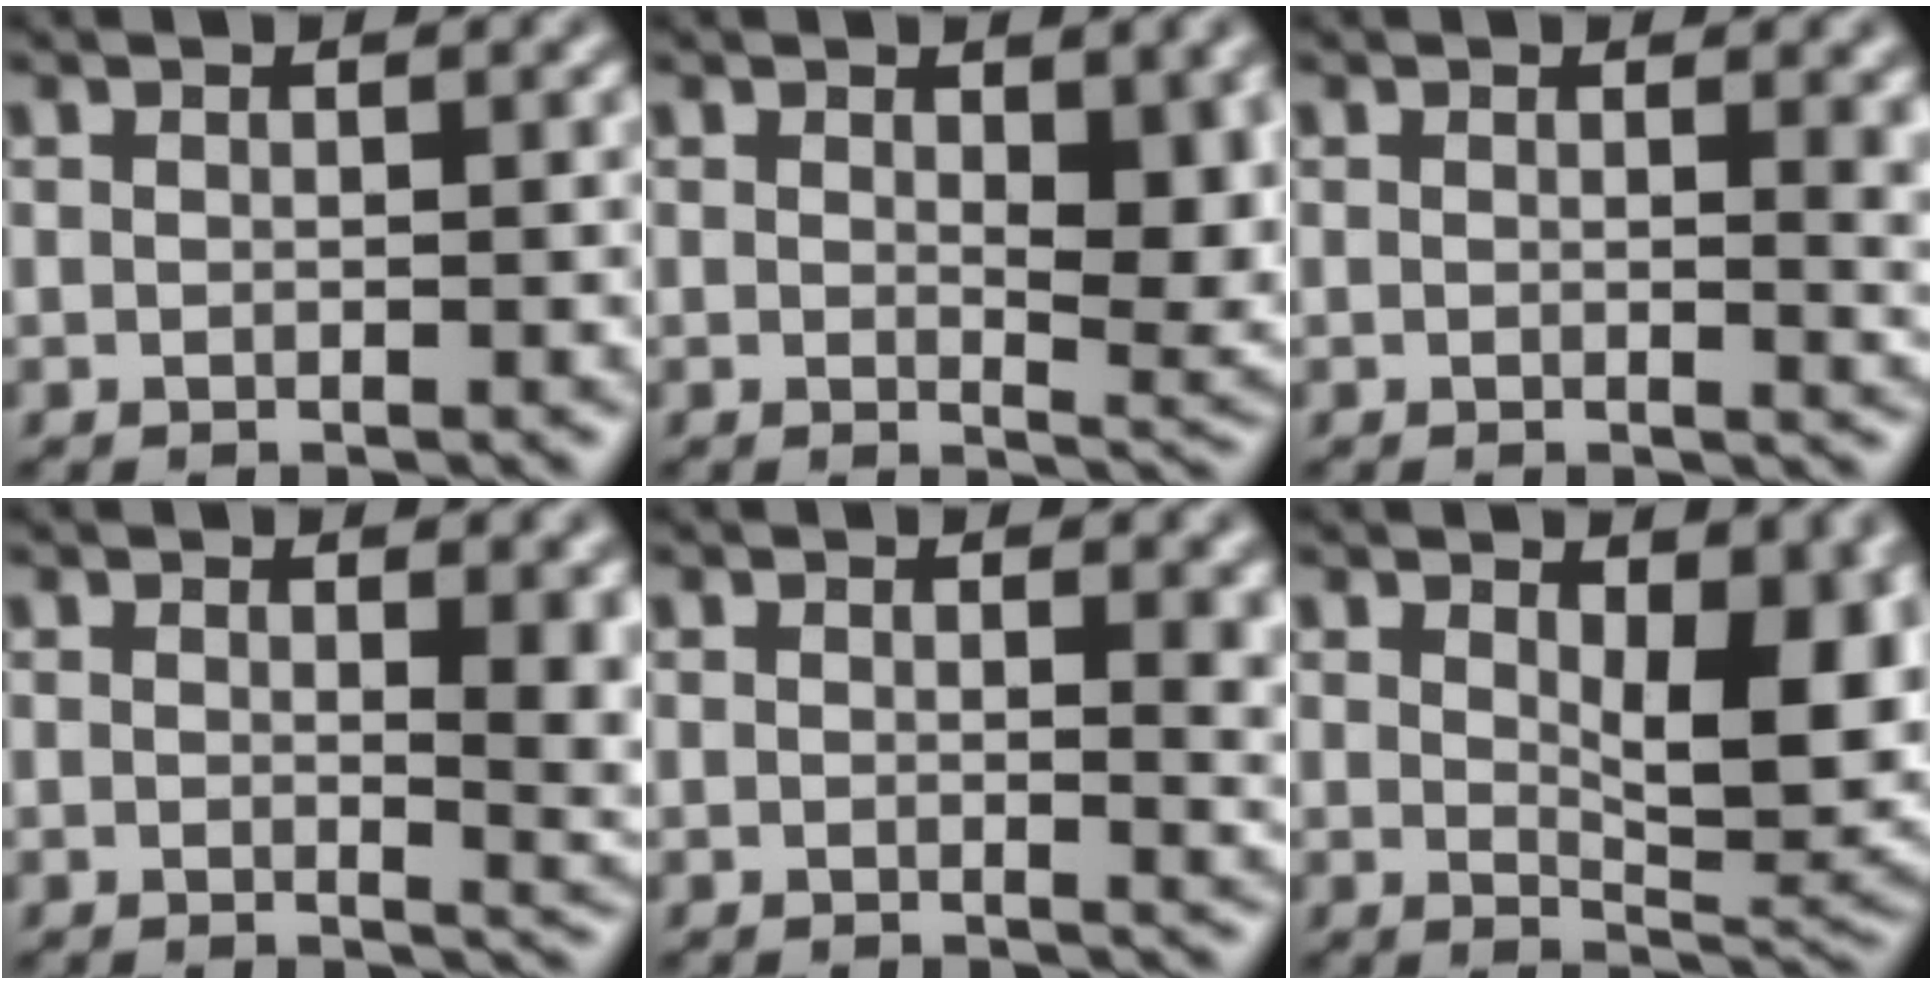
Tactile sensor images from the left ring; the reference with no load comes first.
{"total": 5.4, "force": [1.1, 2.4, 4.7], "torque": [-0.061, -0.009, 0.023]}
{"total": 3.0, "force": [0.8, 1.1, 2.7], "torque": [-0.024, -0.001, 0.011]}
{"total": 4.5, "force": [1.0, 1.6, 4.1], "torque": [-0.039, -0.006, 0.018]}
{"total": 3.0, "force": [0.8, 1.2, 2.7], "torque": [-0.025, -0.005, 0.013]}
{"total": 8.8, "force": [1.8, 3.9, 7.6], "torque": [-0.105, -0.008, 0.036]}